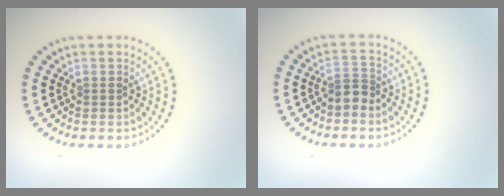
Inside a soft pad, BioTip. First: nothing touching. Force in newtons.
{"total": 2.0, "press": 1.5, "slide": 1.3}